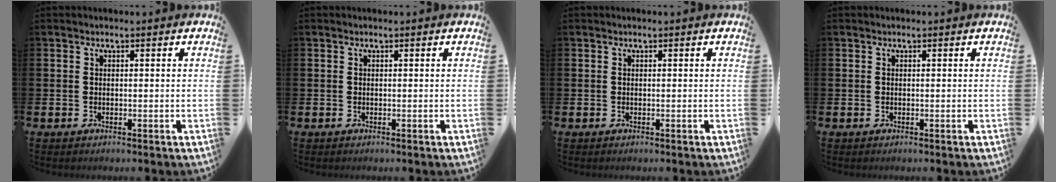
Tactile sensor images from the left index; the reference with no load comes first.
{"total": 0.0}
{"total": 0.0}
{"total": 0.0}